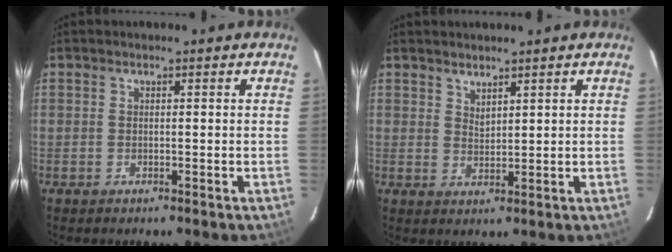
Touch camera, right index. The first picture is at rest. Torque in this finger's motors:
{"motor_torque": [-0.12, -0.05, -0.05, 0.00]}